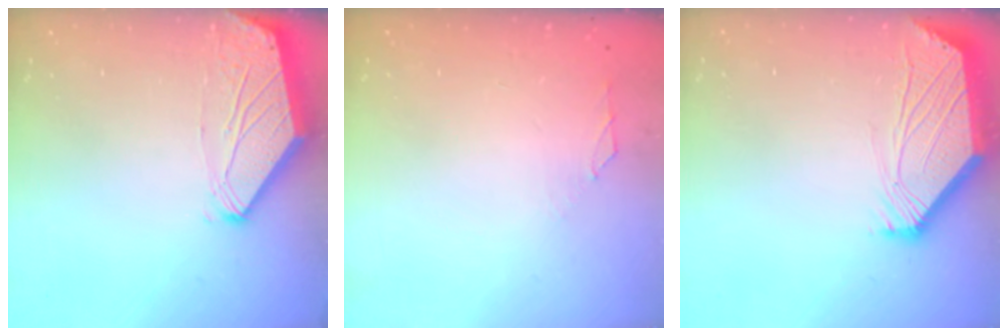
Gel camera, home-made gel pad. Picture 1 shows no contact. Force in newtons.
{"total": 0.8, "press": 0.6, "slide": 0.5}
{"total": 2.6, "press": 2.6, "slide": 0.5}